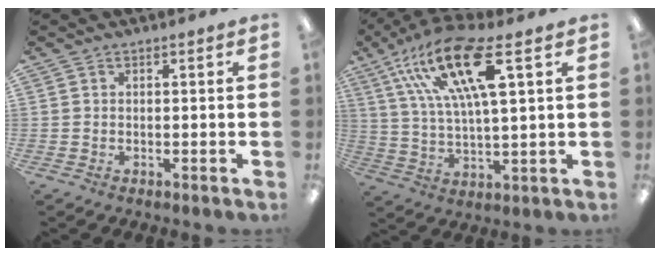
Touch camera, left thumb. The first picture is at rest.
{"total": 18.4, "force": [9.2, 5.2, 15.1], "torque": [-0.279, -0.025, 0.150]}